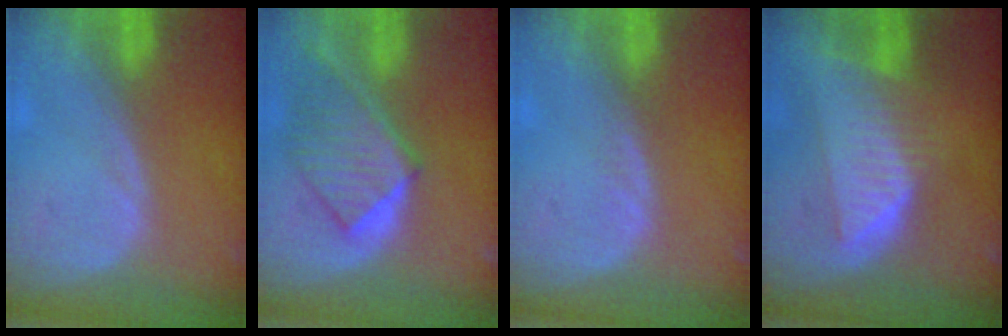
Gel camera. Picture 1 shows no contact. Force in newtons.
{"total": 7.6, "press": 7.5, "slide": 1.1}
{"total": 0.9, "press": 0.9, "slide": 0.2}
{"total": 7.6, "press": 7.1, "slide": 2.9}